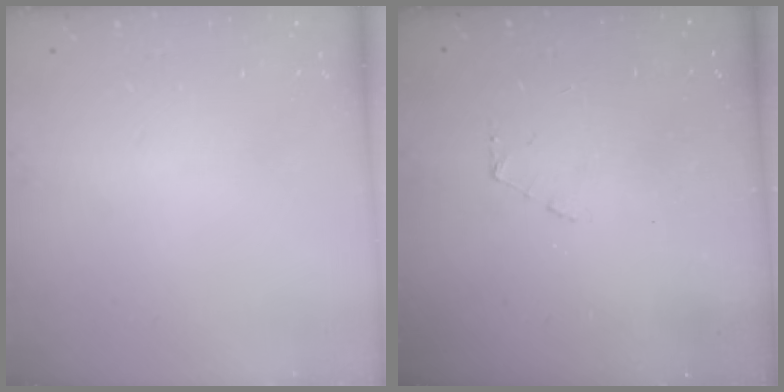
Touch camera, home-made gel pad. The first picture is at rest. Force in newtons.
{"total": 3.5, "press": 3.5, "slide": 0.4}